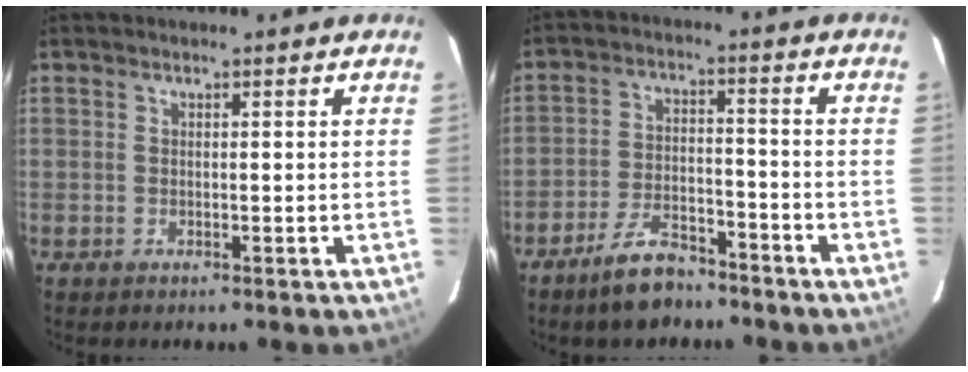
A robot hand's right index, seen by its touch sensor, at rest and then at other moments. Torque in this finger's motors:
{"motor_torque": [0.64, -0.66, 0.14, 0.03]}